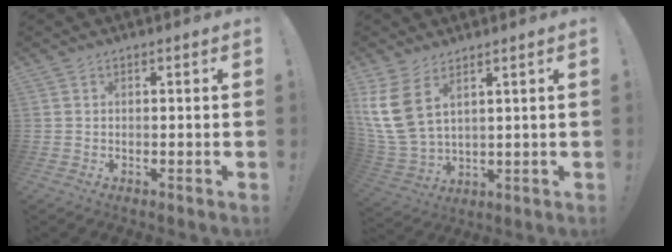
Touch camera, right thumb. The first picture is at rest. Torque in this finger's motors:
{"motor_torque": [-0.59, 1.12, 0.19, 0.24, 0.26]}